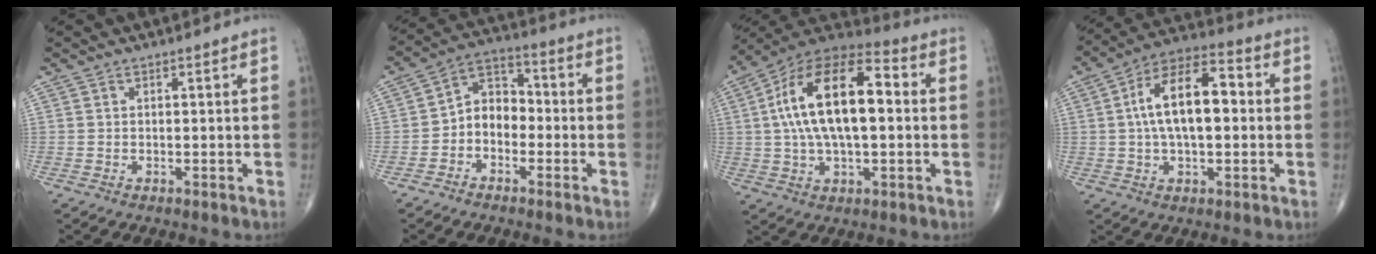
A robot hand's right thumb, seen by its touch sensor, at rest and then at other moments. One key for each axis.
{"total": 7.6, "fx": -2.0, "fy": 5.7, "fz": 4.6, "tx": -0.044, "ty": 0.039, "tz": -0.055}
{"total": 20.3, "fx": 2.0, "fy": 9.6, "fz": 17.7, "tx": -0.310, "ty": 0.033, "tz": 0.024}
{"total": 15.0, "fx": 1.2, "fy": 7.4, "fz": 13.0, "tx": -0.213, "ty": 0.031, "tz": 0.011}